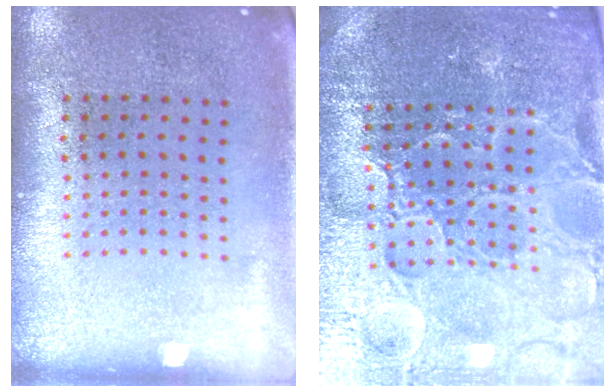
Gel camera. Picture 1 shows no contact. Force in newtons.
{"total": 5.2, "press": 4.9, "slide": 1.8}